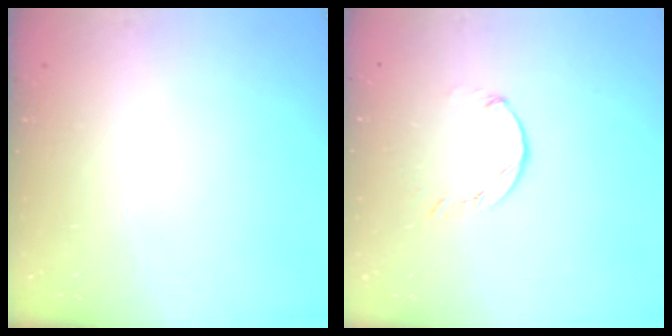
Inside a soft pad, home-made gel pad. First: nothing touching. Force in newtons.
{"total": 2.0, "press": 2.0, "slide": 0.4}